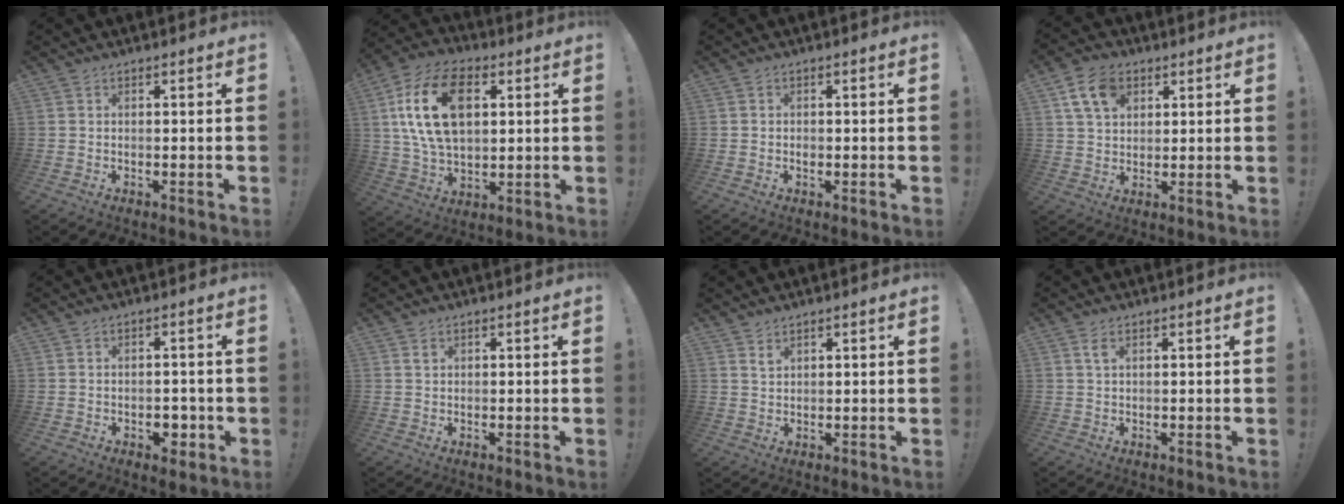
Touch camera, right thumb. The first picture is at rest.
{"total": 20.8, "force": [5.6, 13.3, 15.0], "torque": [-0.268, -0.007, 0.094]}
{"total": 1.0, "force": [-0.6, 0.7, 0.3], "torque": [0.002, -0.001, -0.013]}
{"total": 10.2, "force": [4.7, 6.9, 5.7], "torque": [-0.093, -0.005, 0.092]}
{"total": 4.3, "force": [-1.5, 3.2, 2.5], "torque": [-0.024, 0.007, -0.024]}
{"total": 1.1, "force": [0.8, 0.6, 0.2], "torque": [0.011, -0.007, 0.012]}
{"total": 2.4, "force": [2.1, 1.1, 0.6], "torque": [0.000, -0.020, 0.037]}
{"total": 1.8, "force": [0.8, 0.6, 1.6], "torque": [-0.031, 0.001, 0.013]}